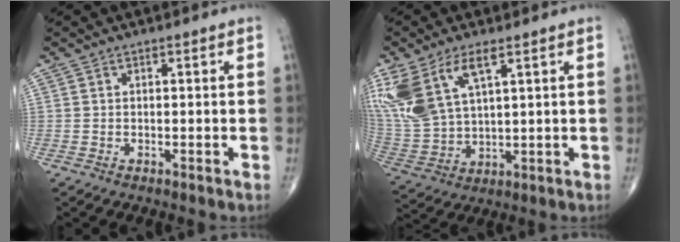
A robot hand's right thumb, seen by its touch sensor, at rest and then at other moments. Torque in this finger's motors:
{"motor_torque": [1.75, 2.12, 1.54, 0.74, 0.17]}